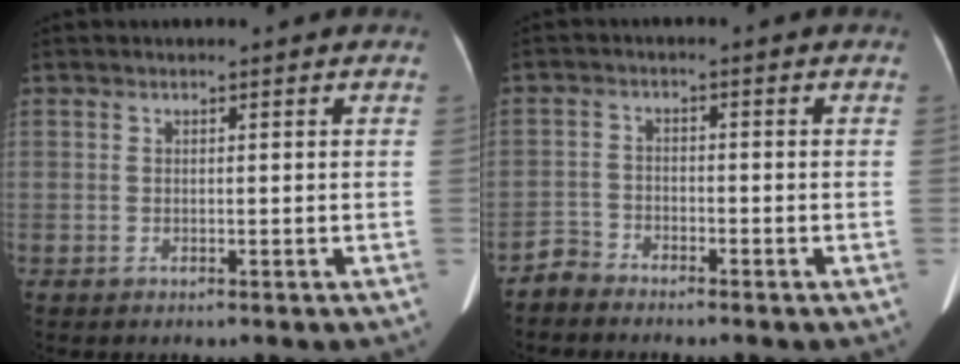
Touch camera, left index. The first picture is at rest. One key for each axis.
{"total": 2.5, "fx": -2.3, "fy": 0.5, "fz": -0.5, "tx": 0.011, "ty": -0.007, "tz": -0.047}